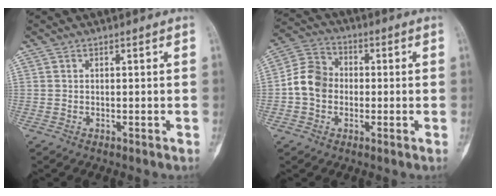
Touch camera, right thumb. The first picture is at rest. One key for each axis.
{"total": 8.2, "fx": -0.9, "fy": 6.8, "fz": 4.4, "tx": -0.066, "ty": 0.025, "tz": -0.030}